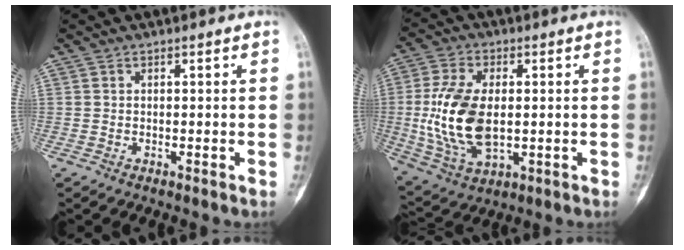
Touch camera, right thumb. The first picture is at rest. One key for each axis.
{"total": 15.9, "fx": -0.2, "fy": 8.9, "fz": 13.1, "tx": -0.268, "ty": -0.007, "tz": 0.007}